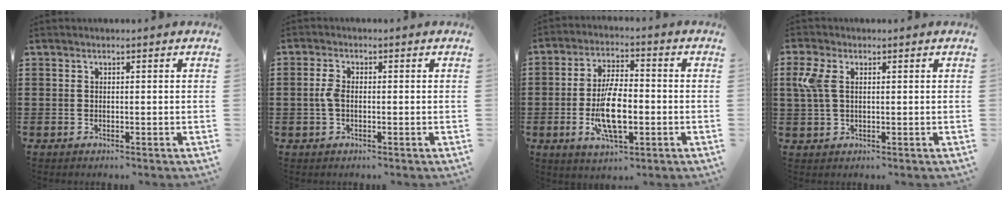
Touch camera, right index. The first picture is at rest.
{"total": 2.8, "force": [-0.3, 1.4, 2.4], "torque": [-0.062, -0.001, -0.012]}
{"total": 9.9, "force": [-2.1, 3.9, 8.8], "torque": [-0.186, -0.008, -0.039]}
{"total": 5.2, "force": [1.1, 2.9, 4.2], "torque": [-0.111, 0.002, 0.013]}